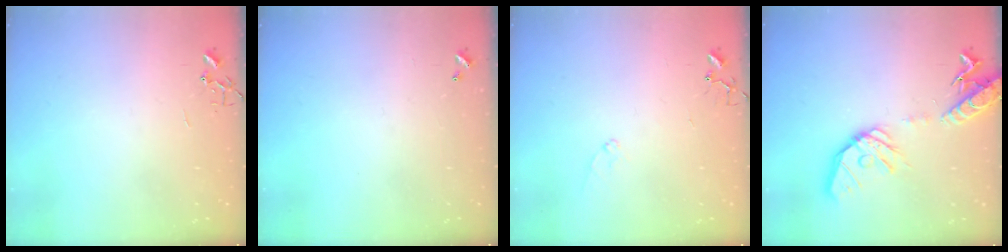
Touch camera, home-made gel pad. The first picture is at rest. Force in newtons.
{"total": 0.0}
{"total": 7.5, "press": 7.5, "slide": 0.7}
{"total": 17.8, "press": 17.5, "slide": 3.0}